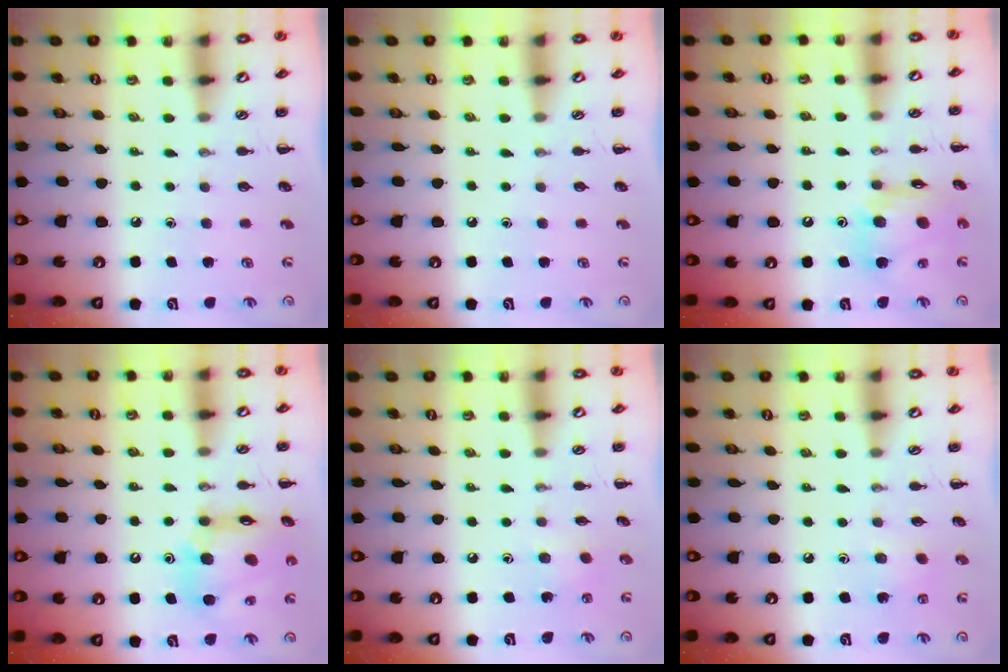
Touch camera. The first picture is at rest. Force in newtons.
{"total": 0.0}
{"total": 13.2, "press": 12.7, "slide": 3.6}
{"total": 15.3, "press": 14.6, "slide": 4.4}
{"total": 2.9, "press": 2.8, "slide": 0.6}
{"total": 3.6, "press": 3.4, "slide": 1.1}